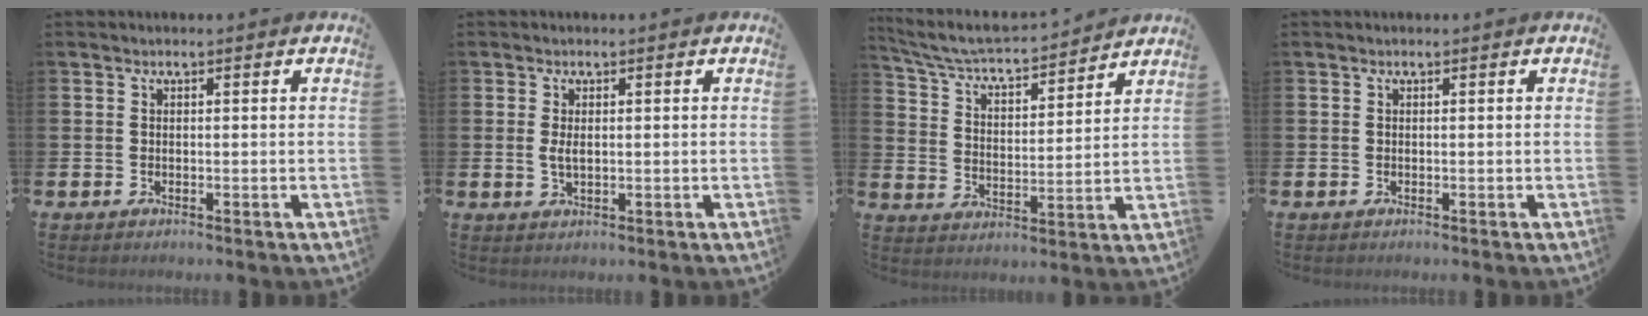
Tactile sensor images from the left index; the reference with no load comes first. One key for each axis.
{"total": 1.7, "fx": 0.2, "fy": 0.8, "fz": 1.5, "tx": -0.030, "ty": 0.003, "tz": 0.002}
{"total": 6.1, "fx": 5.7, "fy": 1.1, "fz": 1.9, "tx": -0.069, "ty": -0.047, "tz": 0.094}
{"total": 0.0}